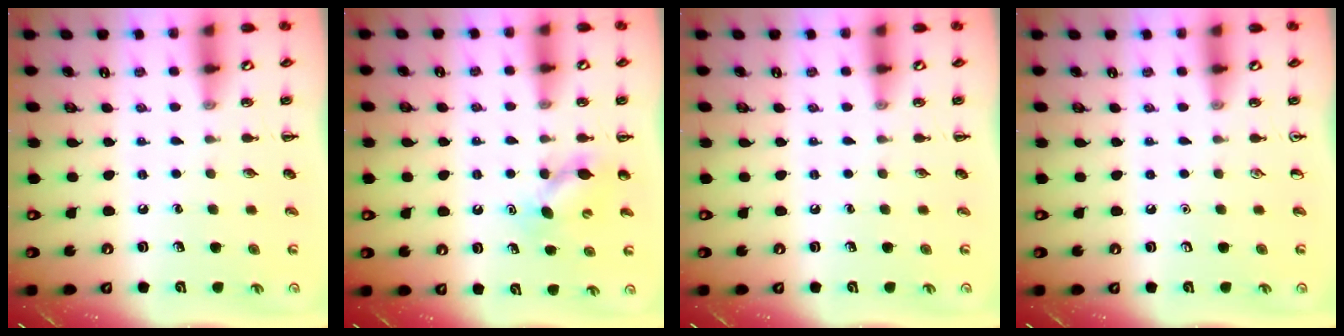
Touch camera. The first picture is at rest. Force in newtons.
{"total": 7.7, "press": 7.6, "slide": 1.4}
{"total": 0.0}
{"total": 0.0}